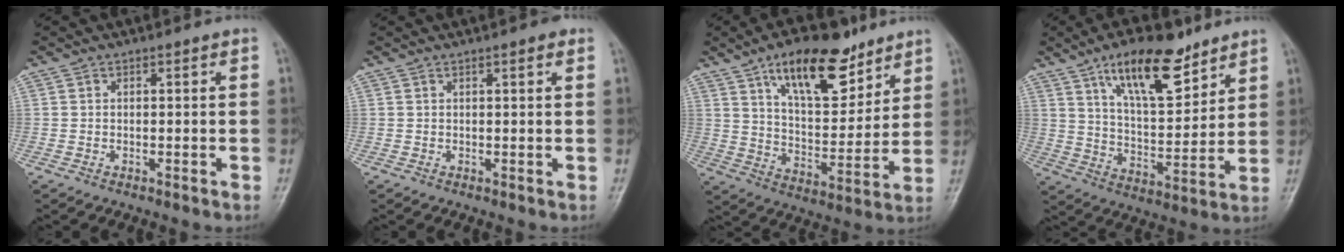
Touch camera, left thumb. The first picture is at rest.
{"total": 1.9, "force": [1.1, 0.4, 1.5], "torque": [-0.018, 0.001, 0.011]}
{"total": 17.4, "force": [10.8, 7.6, 11.3], "torque": [-0.136, -0.054, 0.182]}
{"total": 15.7, "force": [9.9, 6.1, 10.5], "torque": [-0.141, -0.054, 0.173]}